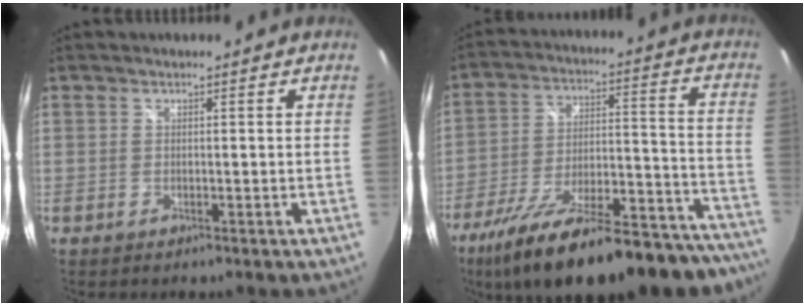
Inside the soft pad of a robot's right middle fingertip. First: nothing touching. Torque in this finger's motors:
{"motor_torque": [1.22, -0.92, 0.73, 0.21]}